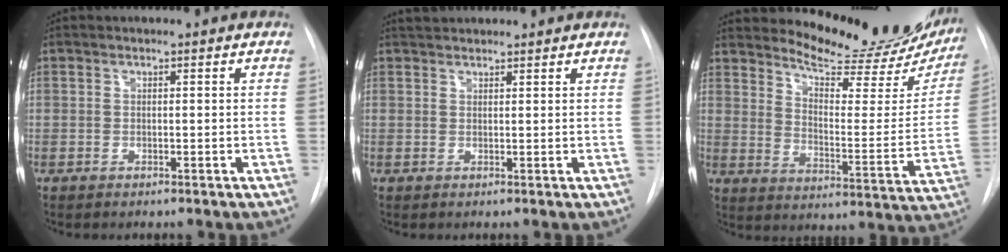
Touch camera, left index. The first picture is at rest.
{"total": 4.0, "force": [3.8, 0.8, 0.9], "torque": [-0.015, 0.038, 0.061]}
{"total": 21.4, "force": [19.6, 4.7, 7.4], "torque": [-0.101, -0.075, 0.248]}